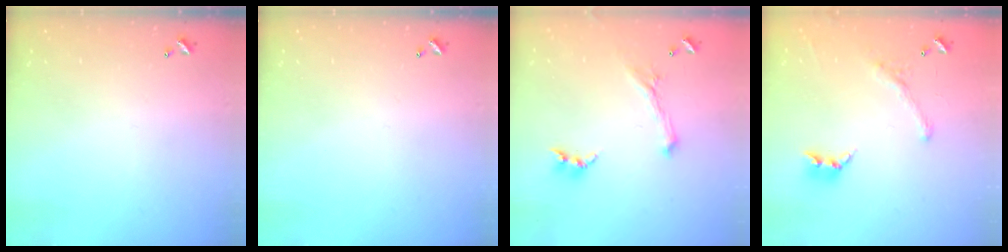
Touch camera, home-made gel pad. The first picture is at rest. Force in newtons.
{"total": 0.0}
{"total": 0.0}
{"total": 1.2, "press": 0.5, "slide": 1.1}